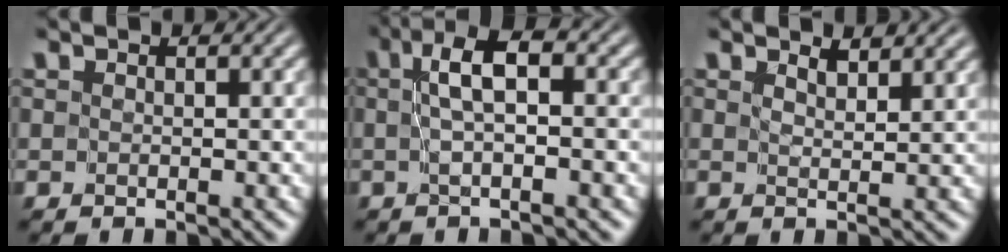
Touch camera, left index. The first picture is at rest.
{"total": 3.4, "force": [0.3, 0.4, 3.3], "torque": [-0.057, 0.011, 0.004]}
{"total": 1.6, "force": [1.5, -0.1, 0.5], "torque": [-0.012, -0.006, 0.029]}